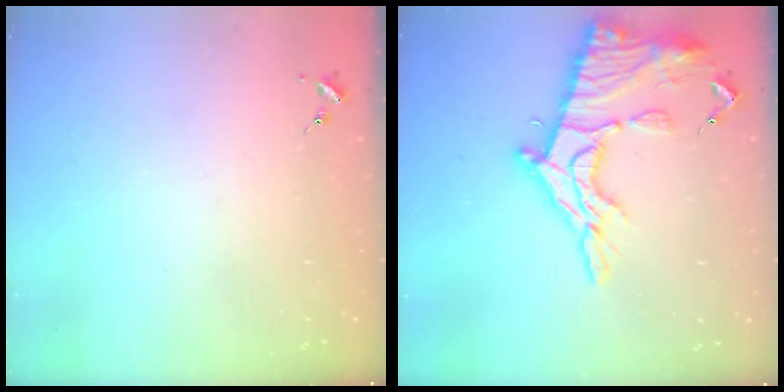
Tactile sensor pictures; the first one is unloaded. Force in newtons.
{"total": 19.6, "press": 19.6, "slide": 1.7}